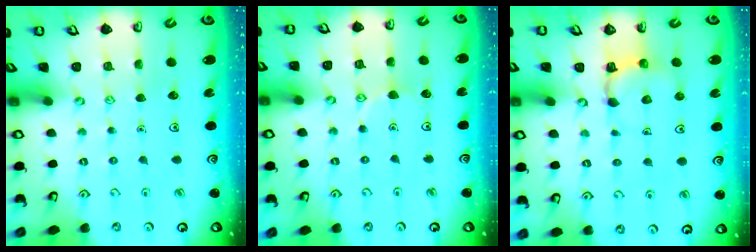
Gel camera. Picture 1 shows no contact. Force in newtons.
{"total": 4.5, "press": 4.5, "slide": 0.5}
{"total": 5.1, "press": 5.0, "slide": 0.9}